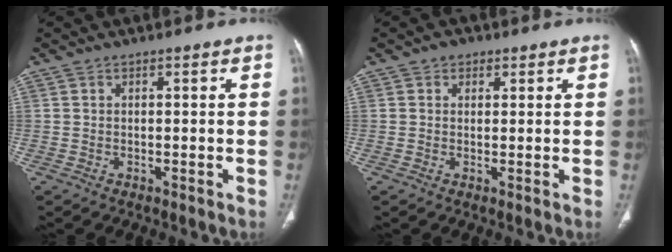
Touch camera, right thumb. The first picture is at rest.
{"total": 2.1, "force": [1.0, 1.8, 0.7], "torque": [0.006, -0.001, 0.009]}